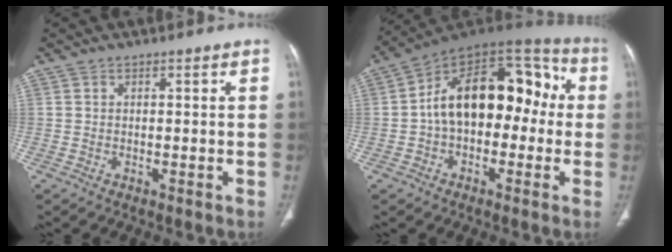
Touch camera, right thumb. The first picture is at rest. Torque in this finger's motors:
{"motor_torque": [2.38, 2.63, 1.86, -0.67, 0.24]}